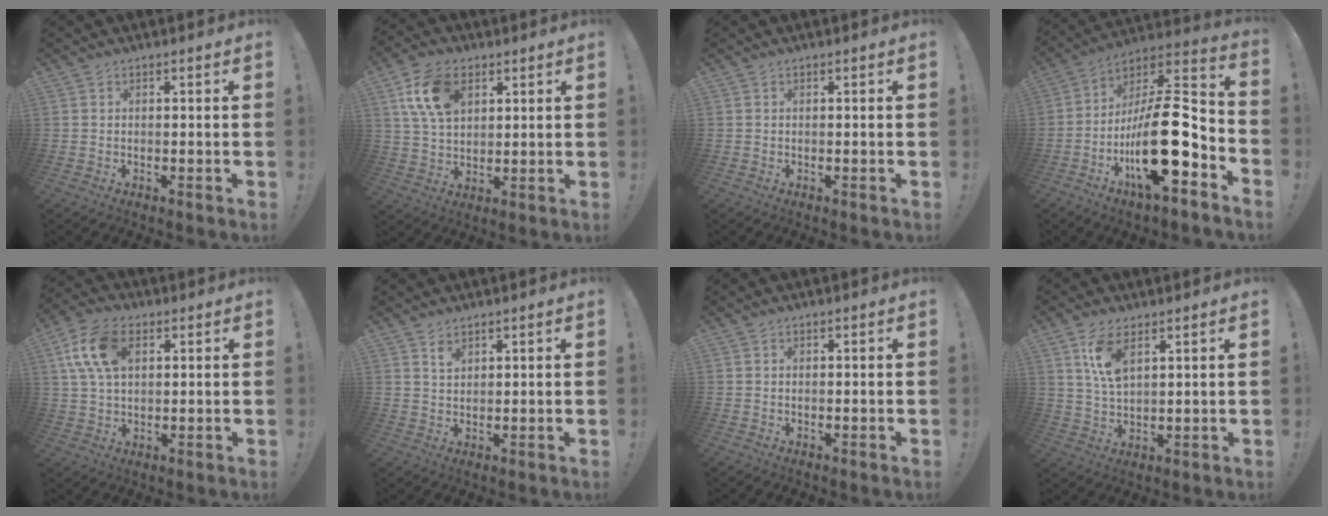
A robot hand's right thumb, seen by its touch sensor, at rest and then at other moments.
{"total": 13.1, "force": [5.2, 8.5, 8.5], "torque": [-0.151, 0.005, 0.101]}
{"total": 0.0}
{"total": 23.0, "force": [-6.2, 8.4, 20.5], "torque": [-0.349, 0.024, -0.102]}
{"total": 13.5, "force": [4.2, 8.2, 9.8], "torque": [-0.194, 0.007, 0.082]}
{"total": 2.9, "force": [2.1, 1.6, 1.1], "torque": [-0.006, -0.017, 0.037]}
{"total": 0.0}
{"total": 8.4, "force": [4.3, 3.6, 6.2], "torque": [-0.108, -0.011, 0.079]}